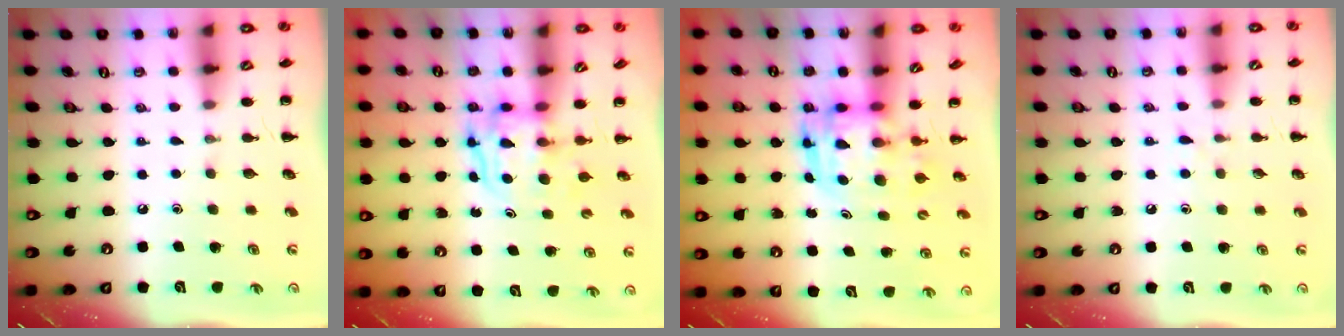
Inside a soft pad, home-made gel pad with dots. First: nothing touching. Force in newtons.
{"total": 3.7, "press": 3.6, "slide": 0.4}
{"total": 3.7, "press": 3.6, "slide": 0.7}
{"total": 4.8, "press": 4.4, "slide": 1.9}